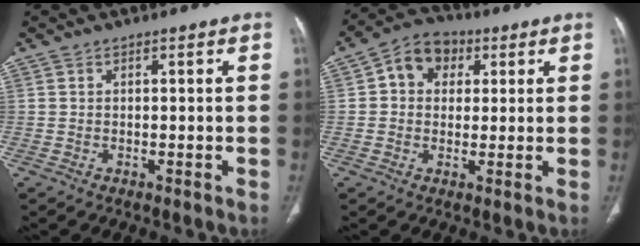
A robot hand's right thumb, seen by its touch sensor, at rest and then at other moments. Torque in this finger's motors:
{"motor_torque": [-0.17, 0.21, 0.22, -0.11, 0.02]}